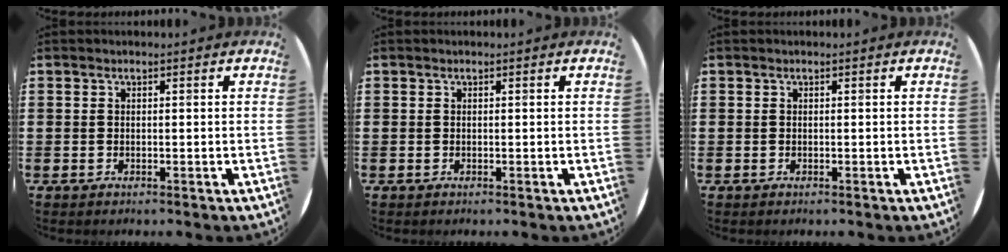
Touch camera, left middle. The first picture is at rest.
{"total": 0.0}
{"total": 0.0}